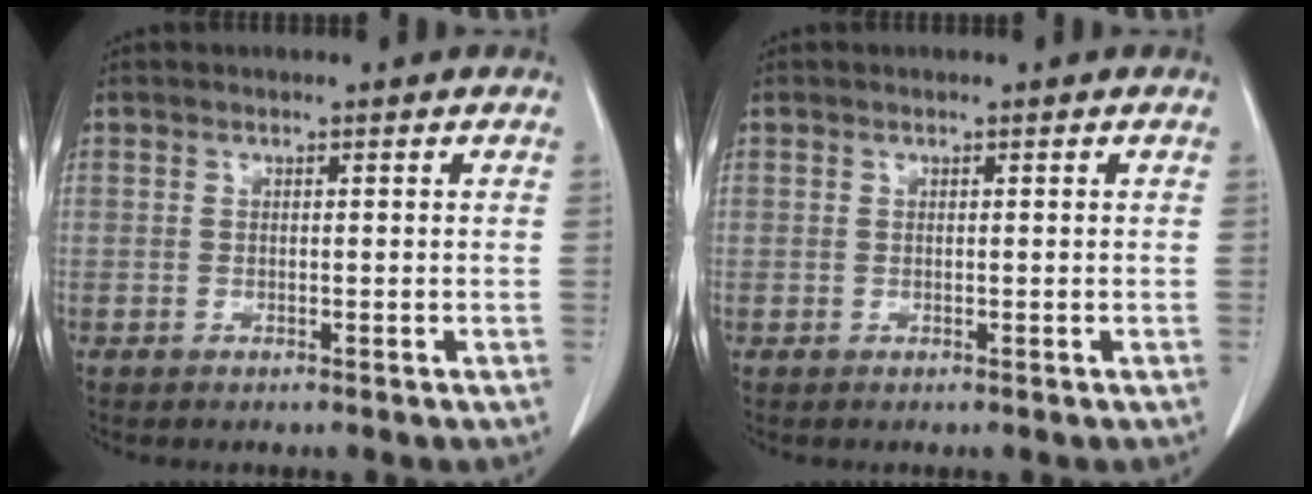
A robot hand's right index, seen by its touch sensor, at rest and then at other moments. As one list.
[{"total": 0.0}]